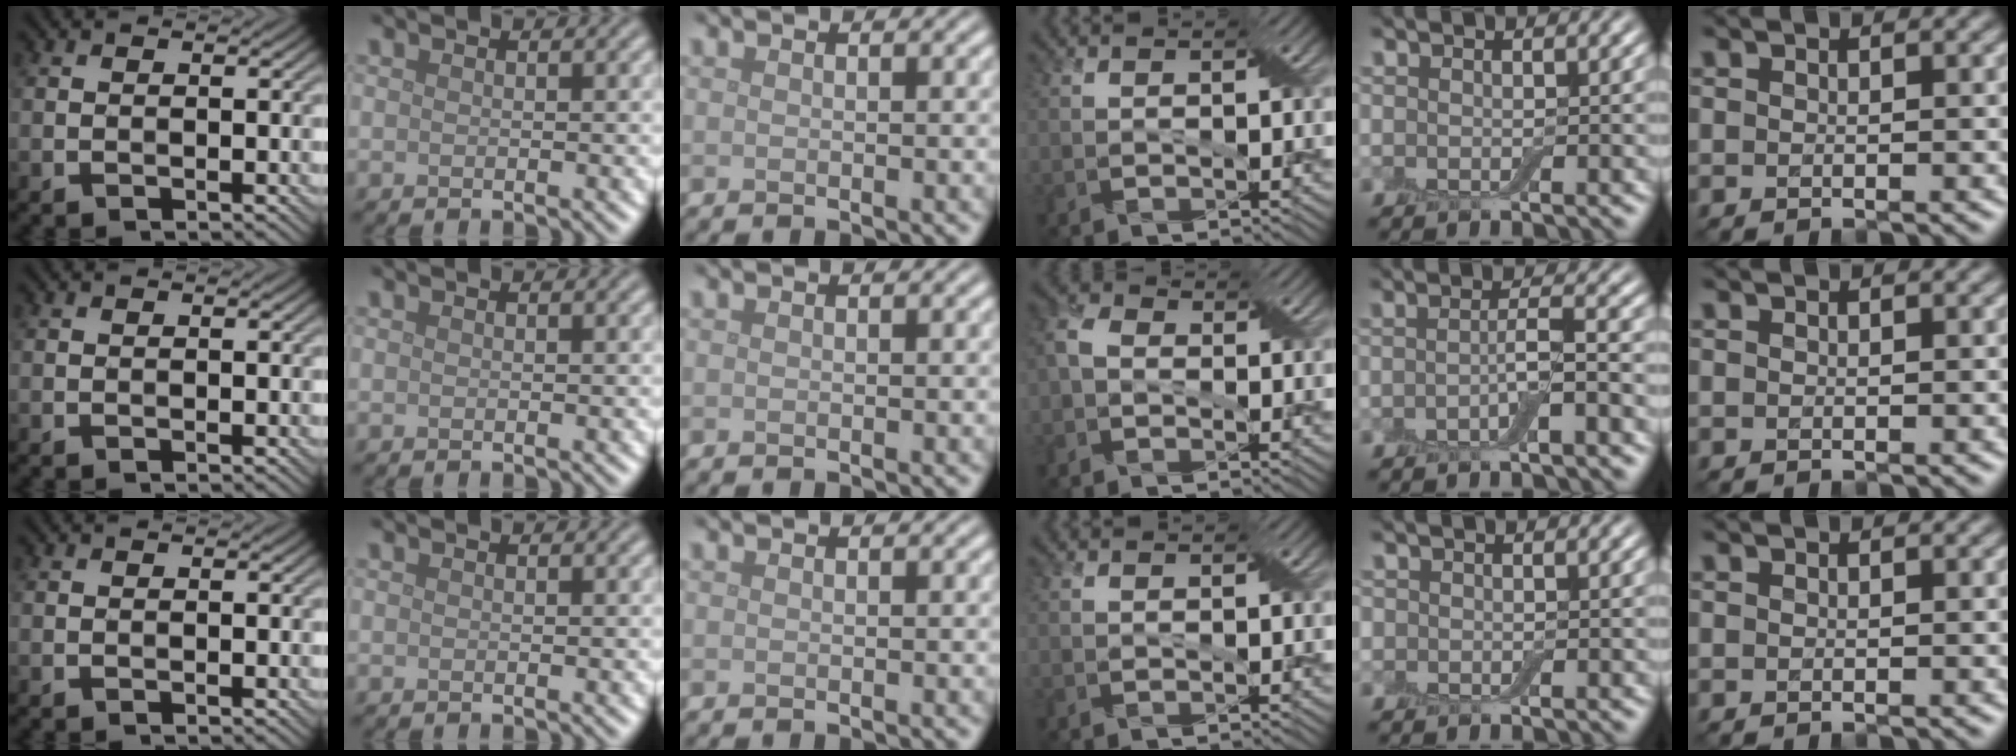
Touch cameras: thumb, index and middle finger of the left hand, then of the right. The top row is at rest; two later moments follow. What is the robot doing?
{"motion": "fold", "object": "bandage"}